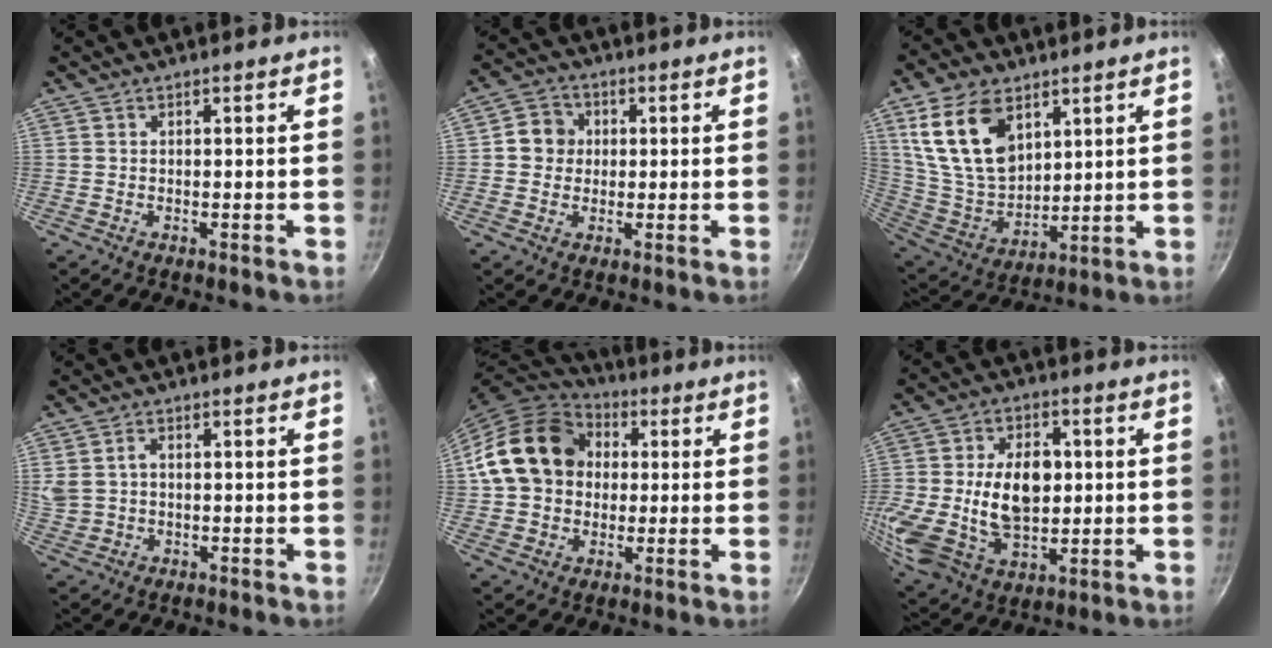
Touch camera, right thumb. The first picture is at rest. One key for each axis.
{"total": 5.8, "fx": 0.6, "fy": 5.3, "fz": 2.1, "tx": -0.004, "ty": 0.007, "tz": -0.003}
{"total": 17.9, "fx": 8.1, "fy": 11.0, "fz": 11.5, "tx": -0.194, "ty": -0.040, "tz": 0.171}
{"total": 4.9, "fx": 0.8, "fy": 3.6, "fz": 3.2, "tx": -0.061, "ty": 0.005, "tz": 0.021}
{"total": 17.7, "fx": 2.6, "fy": 14.4, "fz": 10.1, "tx": -0.159, "ty": 0.035, "tz": 0.035}
{"total": 22.9, "fx": 0.9, "fy": 16.0, "fz": 16.4, "tx": -0.326, "ty": 0.012, "tz": 0.026}